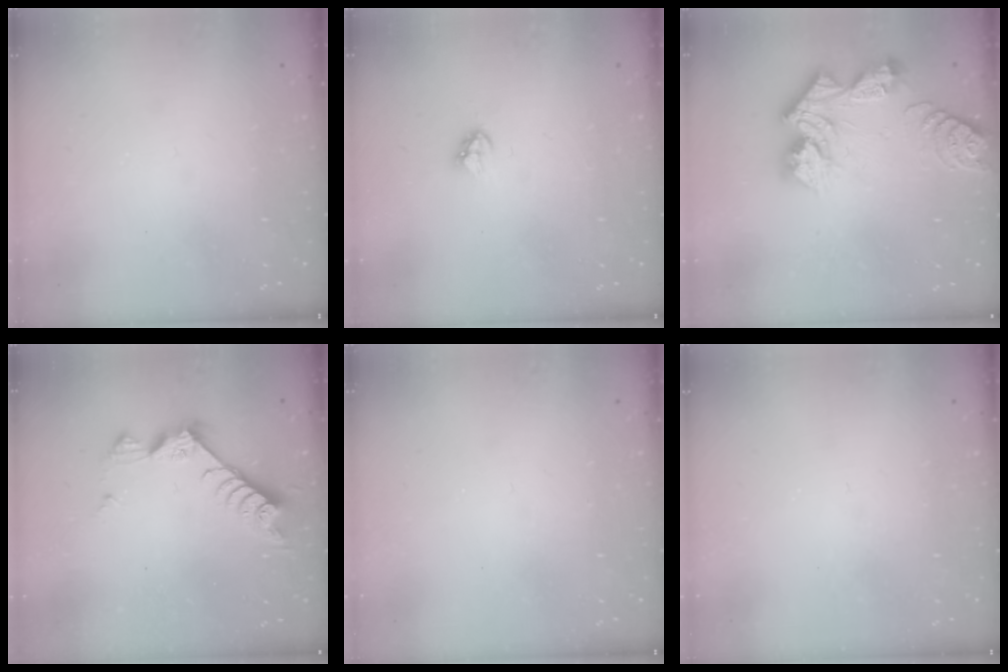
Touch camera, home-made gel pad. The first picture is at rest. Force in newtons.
{"total": 3.5, "press": 3.5, "slide": 0.2}
{"total": 14.7, "press": 14.7, "slide": 1.3}
{"total": 7.6, "press": 7.6, "slide": 0.6}
{"total": 0.0}
{"total": 0.0}